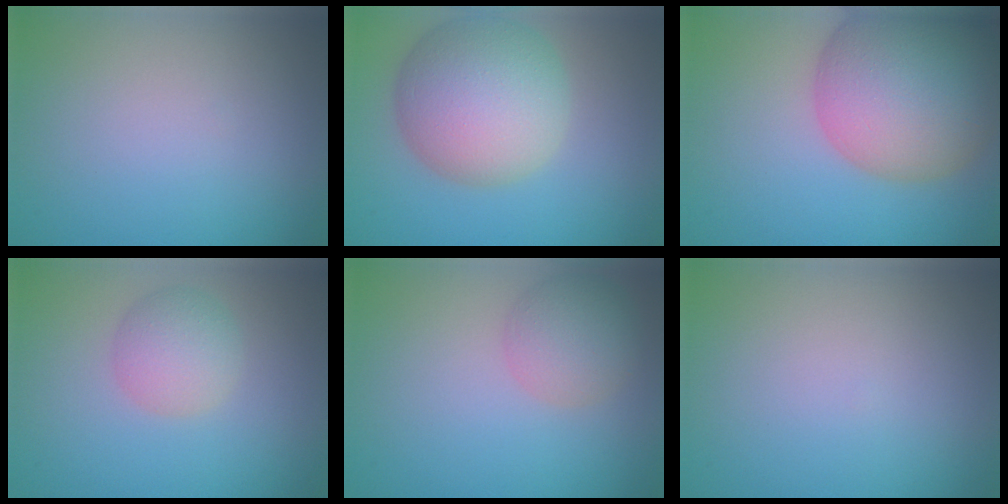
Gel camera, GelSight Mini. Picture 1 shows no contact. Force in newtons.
{"total": 10.1, "press": 10.1, "slide": 0.4}
{"total": 13.8, "press": 13.7, "slide": 0.9}
{"total": 3.4, "press": 3.4, "slide": 0.0}
{"total": 3.7, "press": 3.6, "slide": 0.2}
{"total": 0.0}